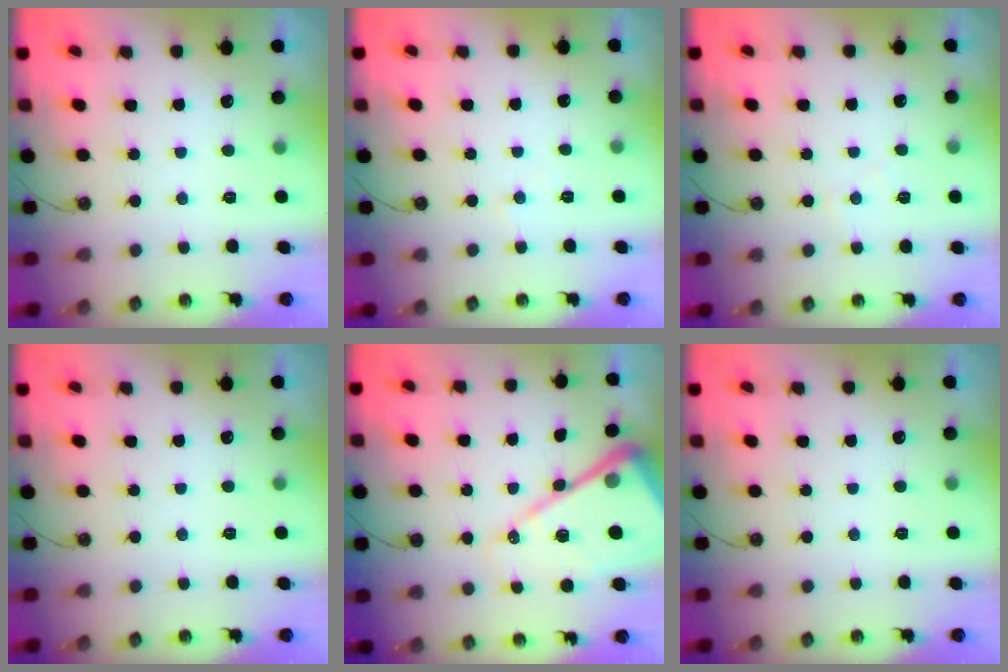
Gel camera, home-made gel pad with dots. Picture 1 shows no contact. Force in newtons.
{"total": 3.7, "press": 3.7, "slide": 0.6}
{"total": 4.0, "press": 3.9, "slide": 0.6}
{"total": 0.0}
{"total": 17.9, "press": 17.8, "slide": 1.8}
{"total": 0.0}